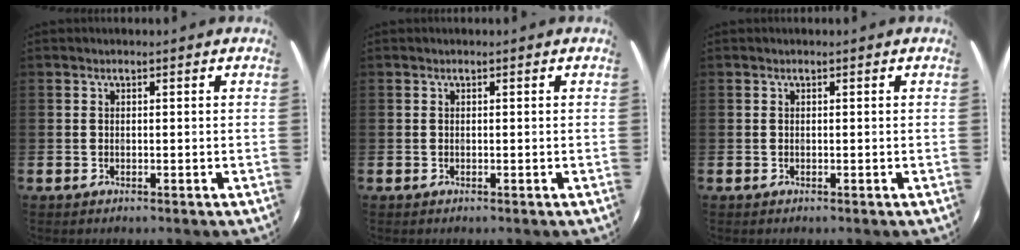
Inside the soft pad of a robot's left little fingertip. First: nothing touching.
{"total": 0.0}
{"total": 0.0}